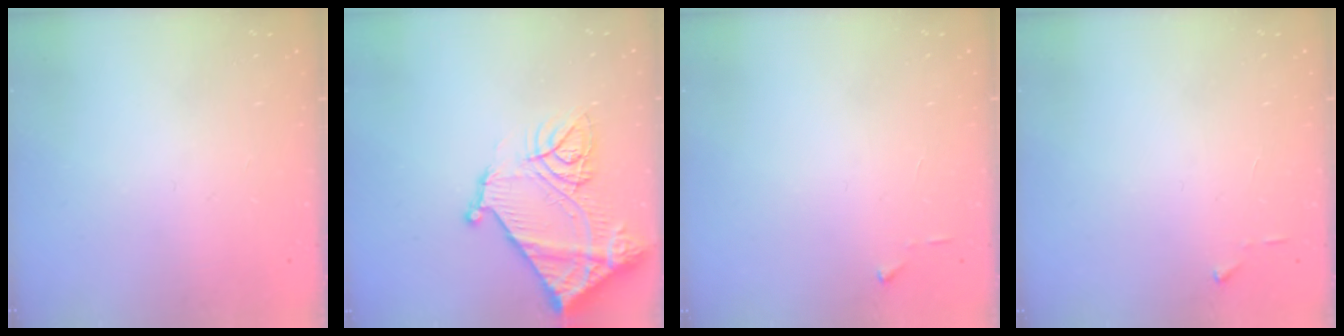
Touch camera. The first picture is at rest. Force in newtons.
{"total": 19.9, "press": 19.8, "slide": 2.1}
{"total": 3.0, "press": 2.9, "slide": 0.4}
{"total": 3.0, "press": 2.9, "slide": 0.4}